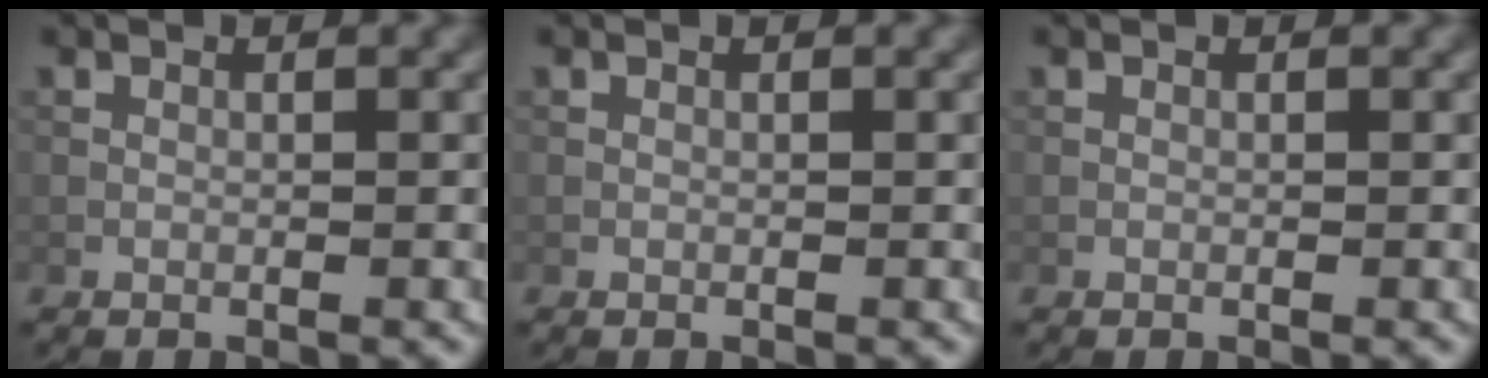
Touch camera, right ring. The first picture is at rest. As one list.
[{"total": 0.0}, {"total": 0.0}]